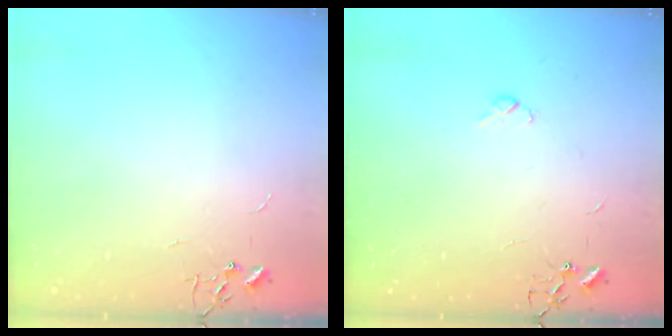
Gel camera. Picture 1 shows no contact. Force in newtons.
{"total": 3.3, "press": 3.3, "slide": 0.6}